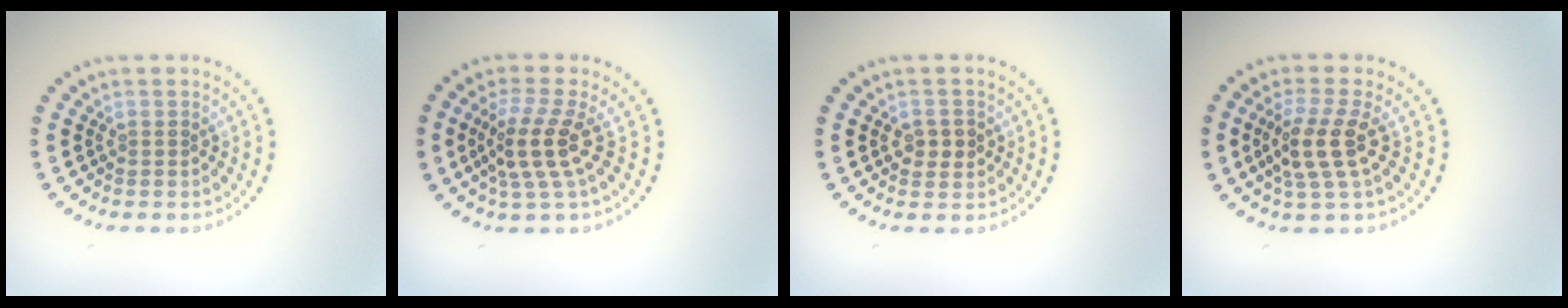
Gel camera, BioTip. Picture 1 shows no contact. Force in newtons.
{"total": 3.7, "press": 3.0, "slide": 2.2}
{"total": 1.8, "press": 1.8, "slide": 0.2}
{"total": 3.6, "press": 3.0, "slide": 1.9}